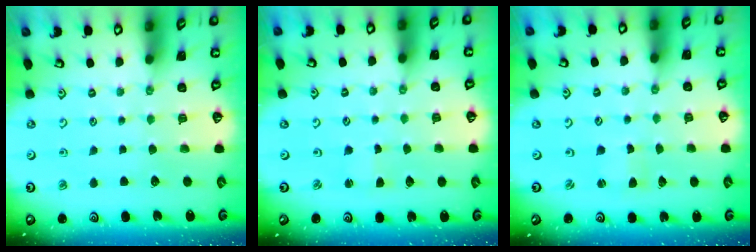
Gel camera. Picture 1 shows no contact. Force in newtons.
{"total": 1.3, "press": 1.3, "slide": 0.2}
{"total": 0.7, "press": 0.7, "slide": 0.2}